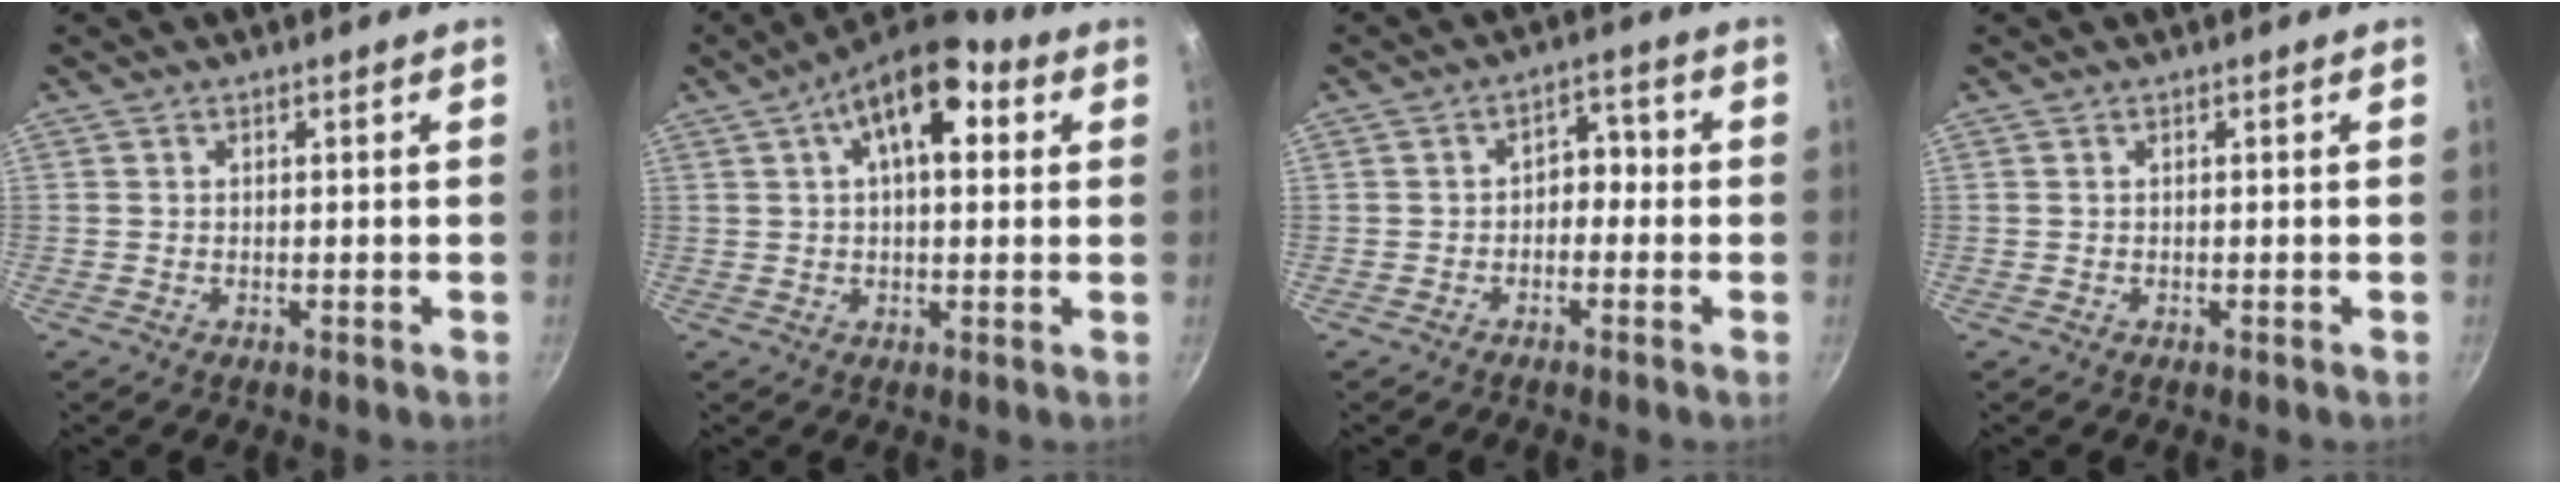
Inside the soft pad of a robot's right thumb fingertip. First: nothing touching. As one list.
[{"total": 13.4, "force": [4.4, 6.7, 10.7], "torque": [-0.134, 0.016, 0.056]}, {"total": 3.9, "force": [-0.8, 2.9, 2.5], "torque": [-0.003, 0.018, -0.022]}, {"total": 0.0}]